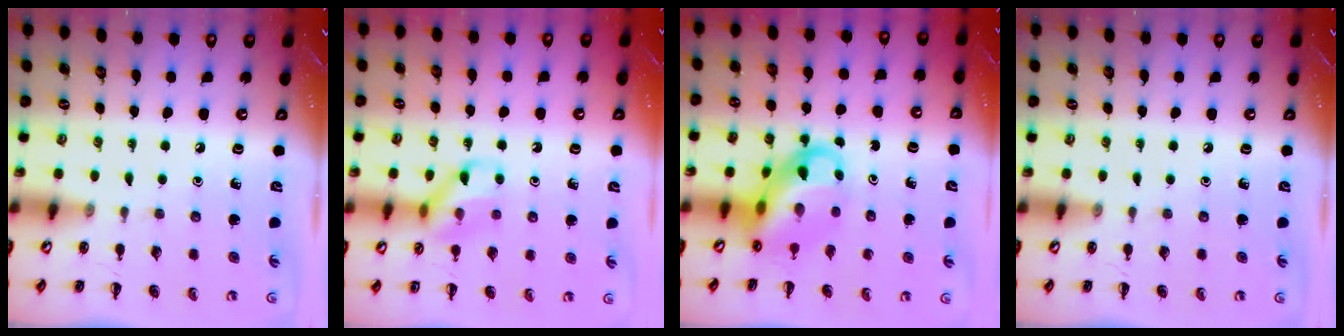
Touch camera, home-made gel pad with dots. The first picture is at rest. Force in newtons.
{"total": 10.9, "press": 10.8, "slide": 1.2}
{"total": 10.0, "press": 9.6, "slide": 2.7}
{"total": 0.0}